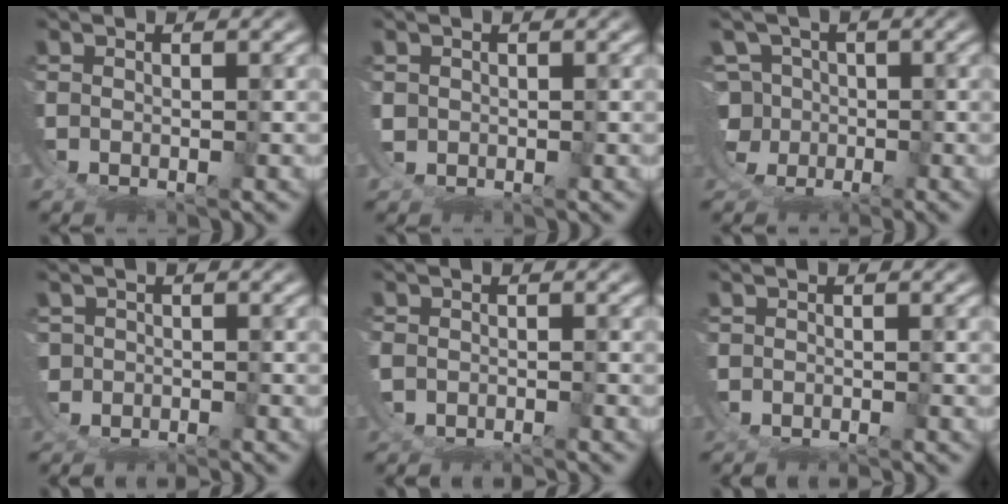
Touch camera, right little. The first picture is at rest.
{"total": 1.6, "force": [0.8, -0.4, -1.3], "torque": [0.011, -0.009, 0.020]}
{"total": 7.9, "force": [-0.1, 7.7, 1.7], "torque": [-0.057, -0.031, -0.004]}
{"total": 1.9, "force": [-1.4, 1.1, -0.8], "torque": [-0.014, -0.025, -0.011]}
{"total": 1.6, "force": [-1.4, 0.5, -0.5], "torque": [-0.011, -0.008, -0.018]}
{"total": 1.5, "force": [-1.5, 0.1, -0.2], "torque": [-0.002, -0.001, -0.021]}